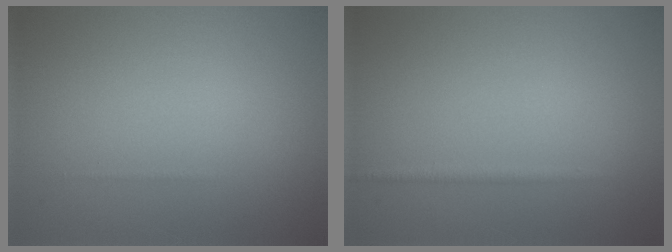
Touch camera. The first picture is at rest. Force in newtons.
{"total": 0.8, "press": 0.8, "slide": 0.1}